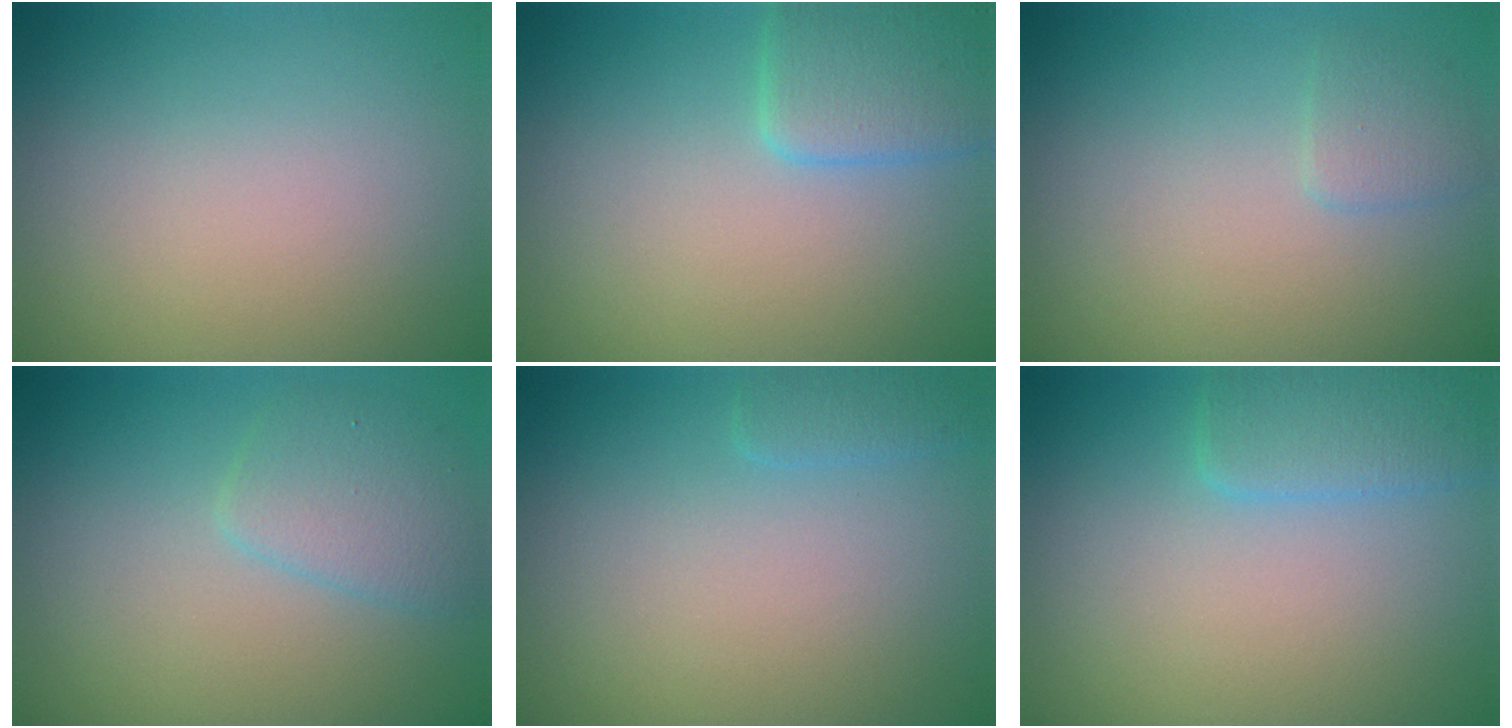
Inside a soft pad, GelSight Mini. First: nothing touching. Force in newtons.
{"total": 3.5, "press": 3.5, "slide": 0.2}
{"total": 1.2, "press": 1.2, "slide": 0.1}
{"total": 2.7, "press": 2.7, "slide": 0.1}
{"total": 1.0, "press": 1.0, "slide": 0.1}
{"total": 2.9, "press": 2.9, "slide": 0.1}